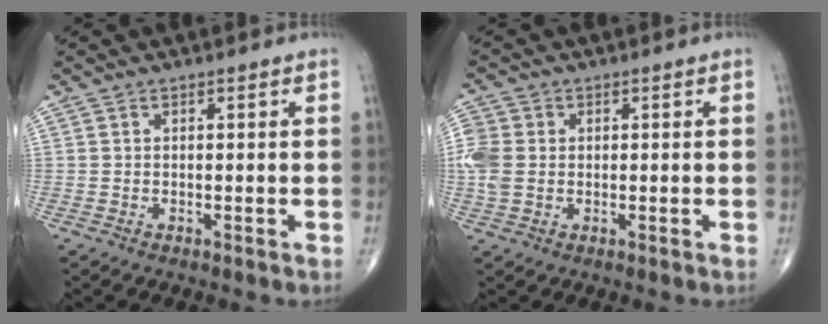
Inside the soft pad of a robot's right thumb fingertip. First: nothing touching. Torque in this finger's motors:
{"motor_torque": [0.10, 0.08, 0.43, 0.19, 0.05]}